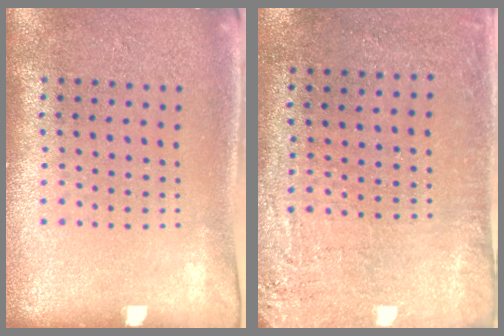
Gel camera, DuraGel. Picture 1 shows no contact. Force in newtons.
{"total": 2.7, "press": 2.3, "slide": 1.4}